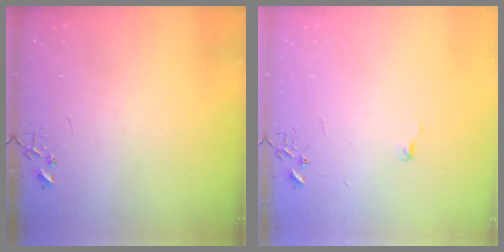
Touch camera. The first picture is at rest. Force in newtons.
{"total": 3.7, "press": 3.7, "slide": 0.3}